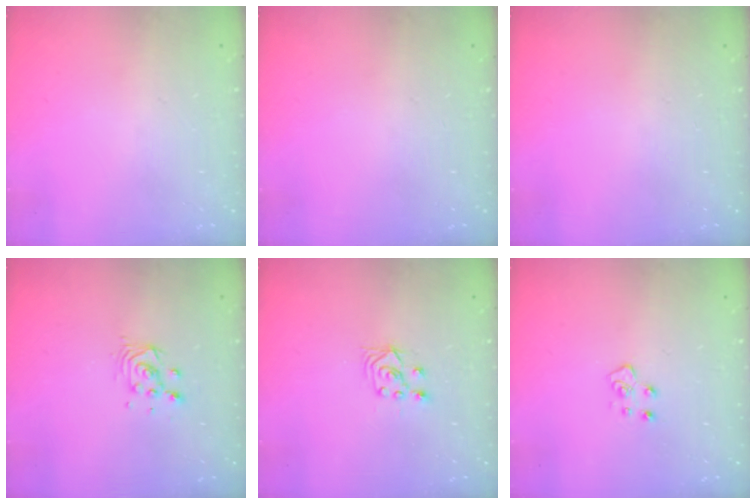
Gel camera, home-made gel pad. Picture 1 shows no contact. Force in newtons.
{"total": 0.0}
{"total": 0.0}
{"total": 3.9, "press": 3.9, "slide": 0.2}
{"total": 3.4, "press": 3.2, "slide": 0.9}
{"total": 5.4, "press": 5.4, "slide": 0.4}